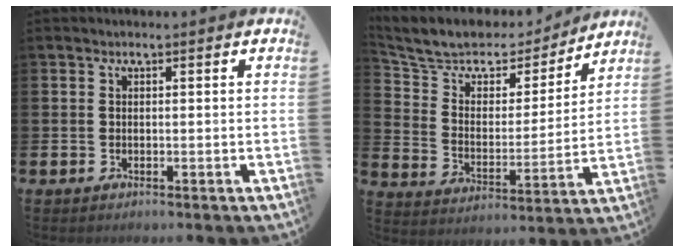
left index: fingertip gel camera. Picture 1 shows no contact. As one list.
[{"total": 8.3, "force": [7.1, 3.9, 1.8], "torque": [-0.079, -0.045, 0.125]}]